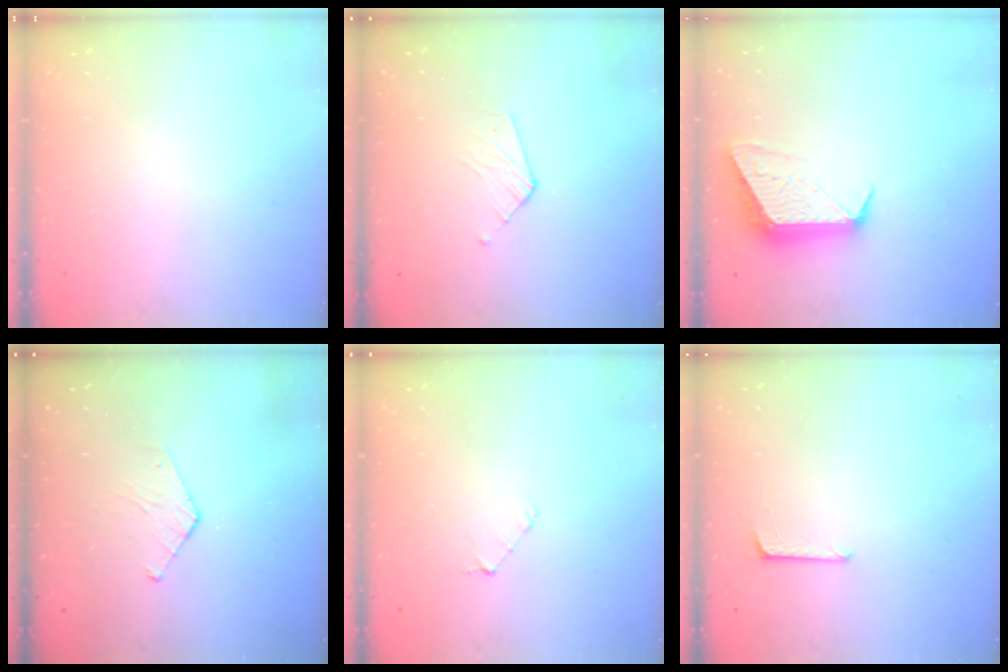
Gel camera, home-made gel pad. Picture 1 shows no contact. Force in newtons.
{"total": 3.7, "press": 3.7, "slide": 0.4}
{"total": 10.8, "press": 10.7, "slide": 0.9}
{"total": 3.3, "press": 3.2, "slide": 0.3}
{"total": 3.4, "press": 3.4, "slide": 0.3}
{"total": 5.0, "press": 5.0, "slide": 0.4}